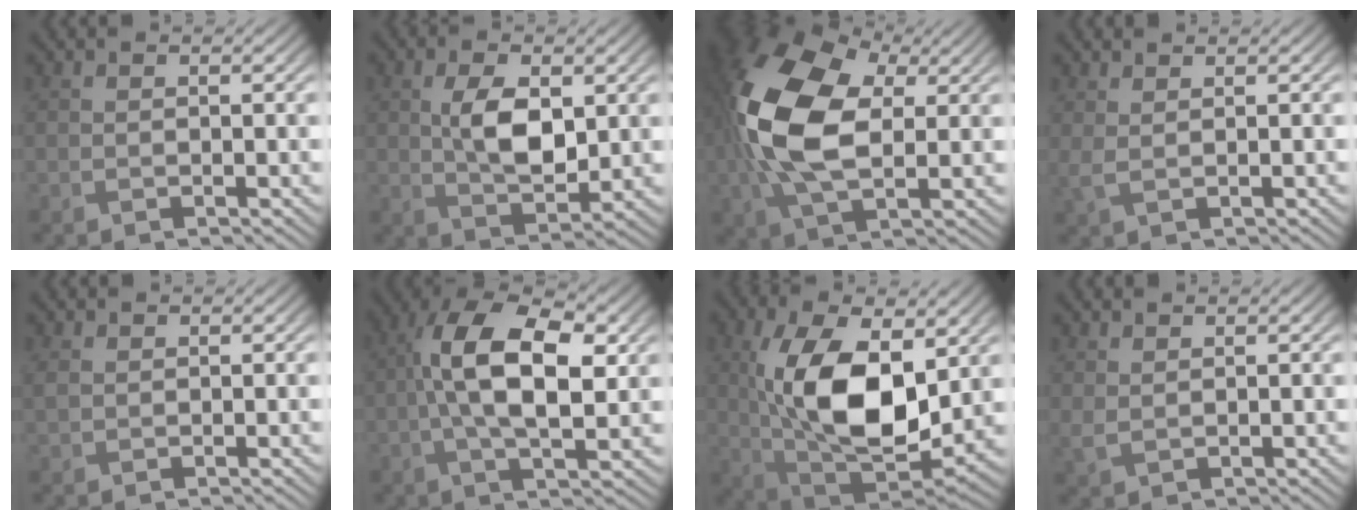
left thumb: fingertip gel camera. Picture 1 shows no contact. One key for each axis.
{"total": 7.0, "fx": 1.0, "fy": 3.6, "fz": 5.9, "tx": -0.119, "ty": -0.003, "tz": 0.023}
{"total": 16.2, "fx": 1.5, "fy": 9.4, "fz": 13.2, "tx": -0.314, "ty": 0.010, "tz": 0.025}
{"total": 1.9, "fx": 1.2, "fy": 0.8, "fz": 1.2, "tx": -0.039, "ty": 0.000, "tz": 0.028}
{"total": 1.8, "fx": 0.8, "fy": 1.4, "fz": 0.9, "tx": -0.027, "ty": 0.003, "tz": 0.016}
{"total": 12.2, "fx": 0.9, "fy": 5.8, "fz": 10.7, "tx": -0.204, "ty": 0.013, "tz": 0.015}
{"total": 15.0, "fx": 1.8, "fy": 8.0, "fz": 12.6, "tx": -0.257, "ty": -0.010, "tz": 0.041}
{"total": 1.9, "fx": 1.0, "fy": 1.2, "fz": 1.0, "tx": -0.033, "ty": -0.002, "tz": 0.027}